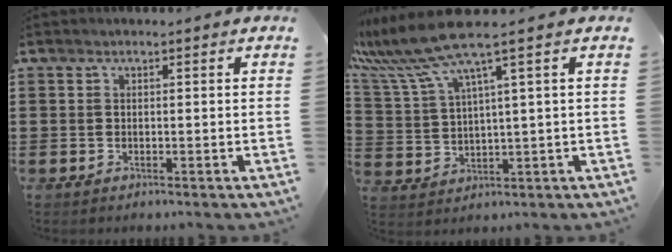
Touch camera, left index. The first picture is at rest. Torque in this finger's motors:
{"motor_torque": [0.97, 0.27, 0.55, 0.21]}